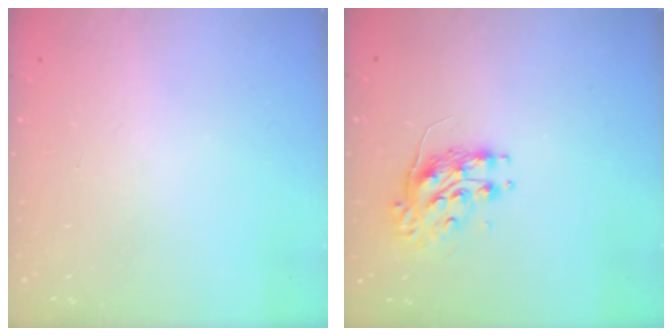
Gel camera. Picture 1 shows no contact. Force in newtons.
{"total": 8.1, "press": 8.1, "slide": 0.1}